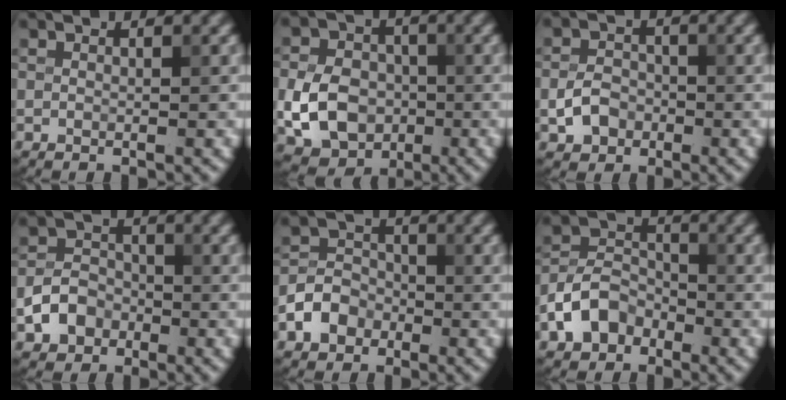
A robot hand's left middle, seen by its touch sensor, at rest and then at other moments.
{"total": 6.6, "force": [-1.5, 5.2, 3.8], "torque": [-0.070, 0.001, -0.037]}
{"total": 2.8, "force": [-1.1, 2.2, 1.4], "torque": [-0.021, 0.002, -0.025]}
{"total": 3.5, "force": [-1.5, 2.8, 1.6], "torque": [-0.028, 0.004, -0.030]}
{"total": 3.6, "force": [-1.7, 2.8, 1.5], "torque": [-0.029, 0.006, -0.035]}
{"total": 4.5, "force": [-2.3, 3.3, 2.0], "torque": [-0.040, 0.004, -0.050]}